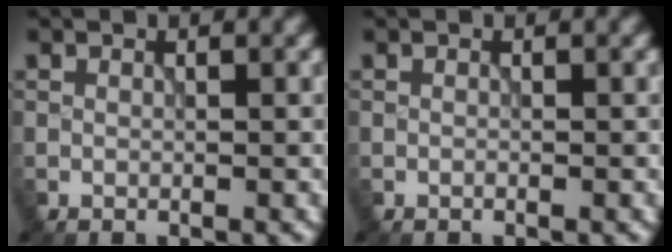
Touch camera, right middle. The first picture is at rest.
{"total": 0.0}